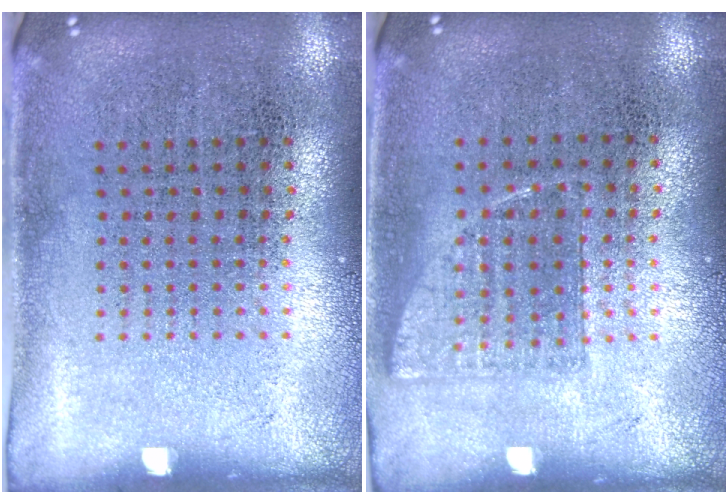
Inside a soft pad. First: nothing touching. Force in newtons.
{"total": 0.7, "press": 0.7, "slide": 0.3}